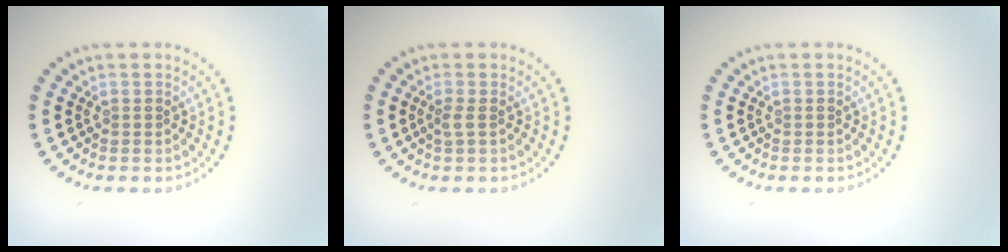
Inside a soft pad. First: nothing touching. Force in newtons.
{"total": 1.0, "press": 0.8, "slide": 0.6}
{"total": 0.0}